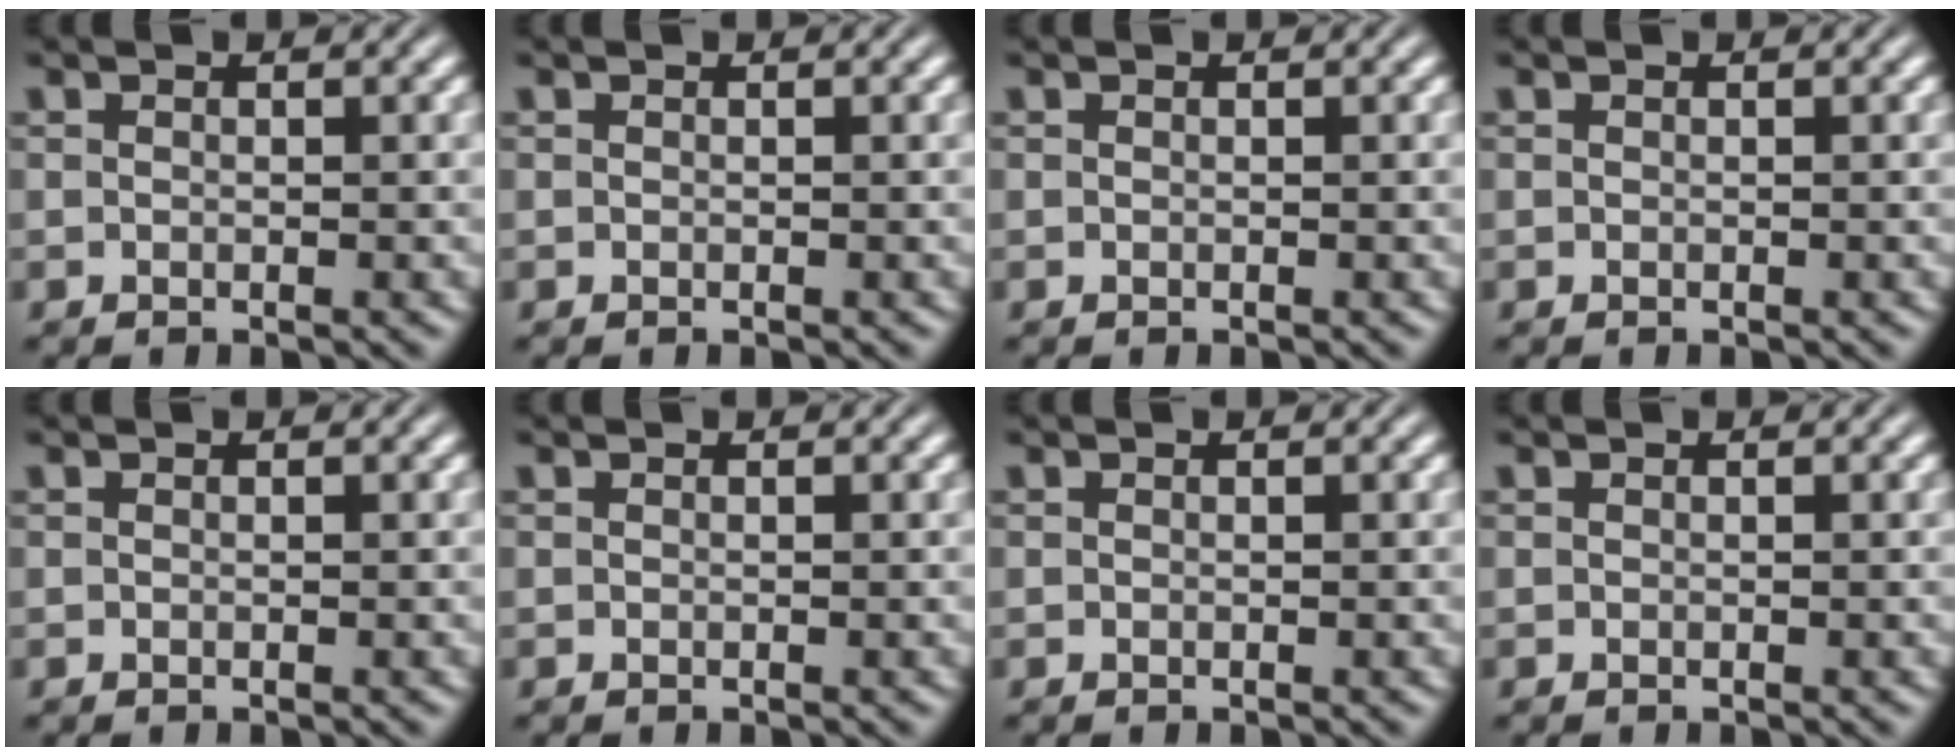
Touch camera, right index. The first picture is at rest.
{"total": 0.0}
{"total": 0.0}
{"total": 0.0}
{"total": 0.0}
{"total": 0.0}
{"total": 0.0}
{"total": 0.0}